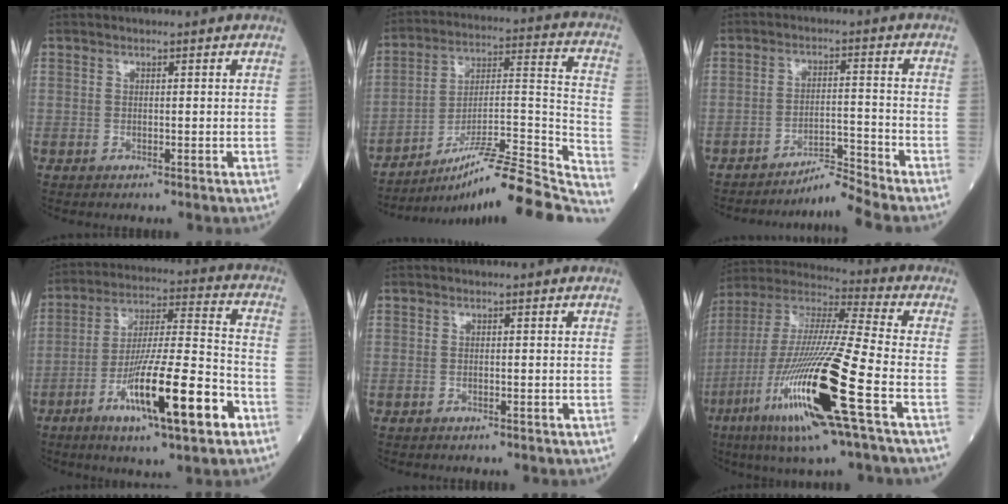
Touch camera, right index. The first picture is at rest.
{"total": 26.4, "force": [-22.7, -0.1, 13.5], "torque": [-0.137, 0.001, -0.341]}
{"total": 5.4, "force": [-4.9, -2.2, 0.1], "torque": [-0.003, -0.003, -0.084]}
{"total": 17.1, "force": [-7.7, 1.6, 15.2], "torque": [-0.268, -0.012, -0.126]}
{"total": 0.0}
{"total": 22.5, "force": [-8.6, 0.8, 20.8], "torque": [-0.435, -0.039, -0.165]}